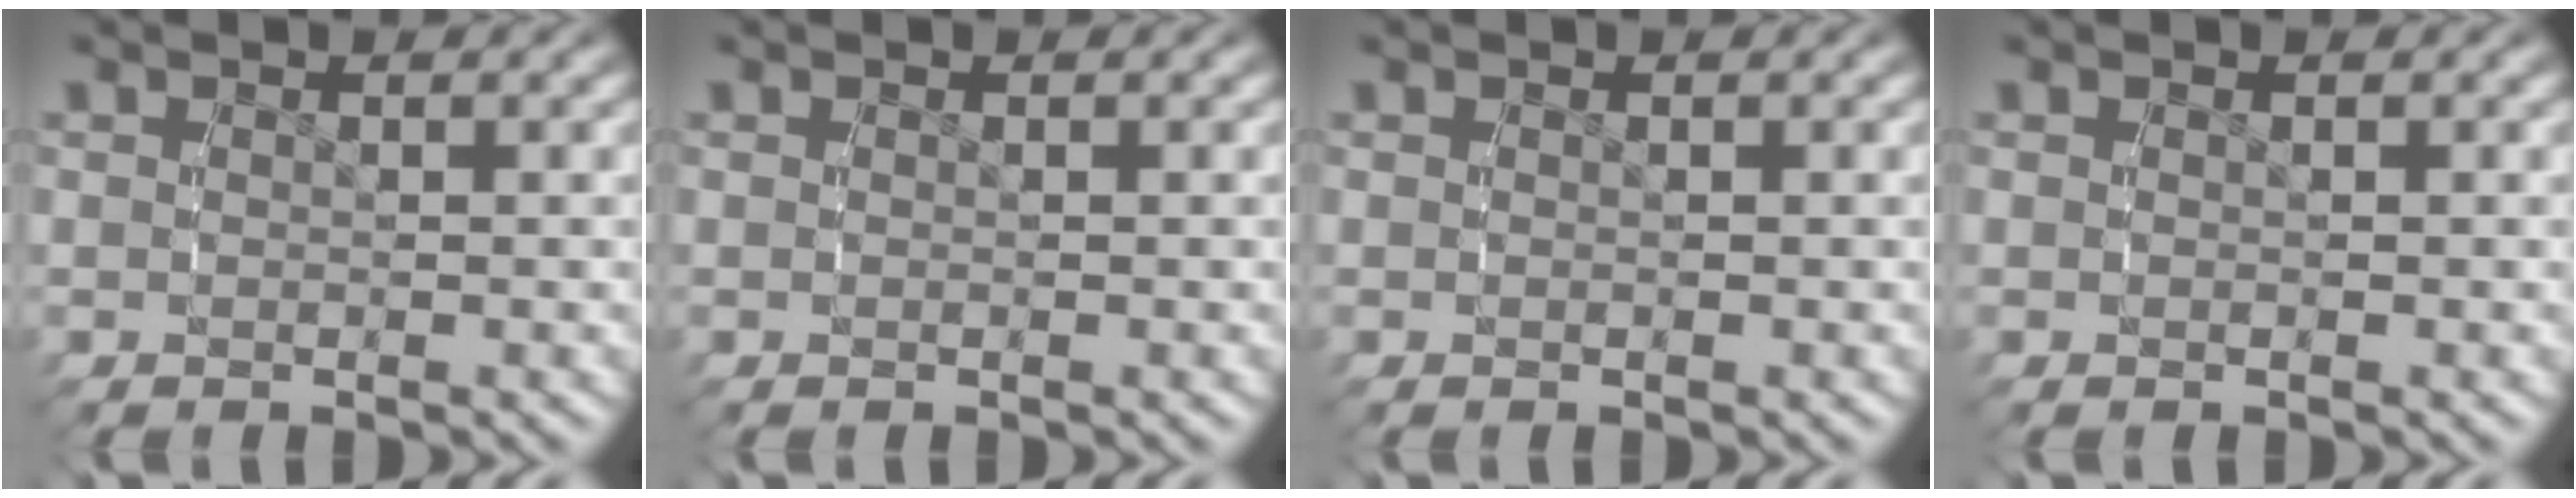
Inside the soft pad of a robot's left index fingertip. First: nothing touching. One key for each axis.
{"total": 0.0}
{"total": 0.0}
{"total": 0.0}